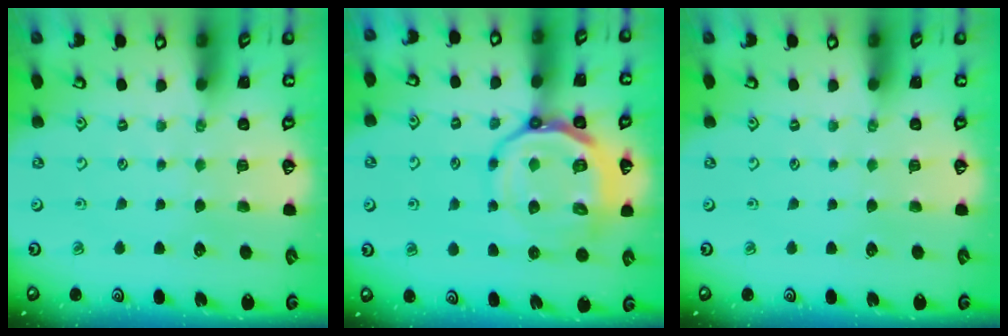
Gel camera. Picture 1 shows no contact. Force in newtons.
{"total": 15.0, "press": 14.8, "slide": 2.7}
{"total": 0.0}